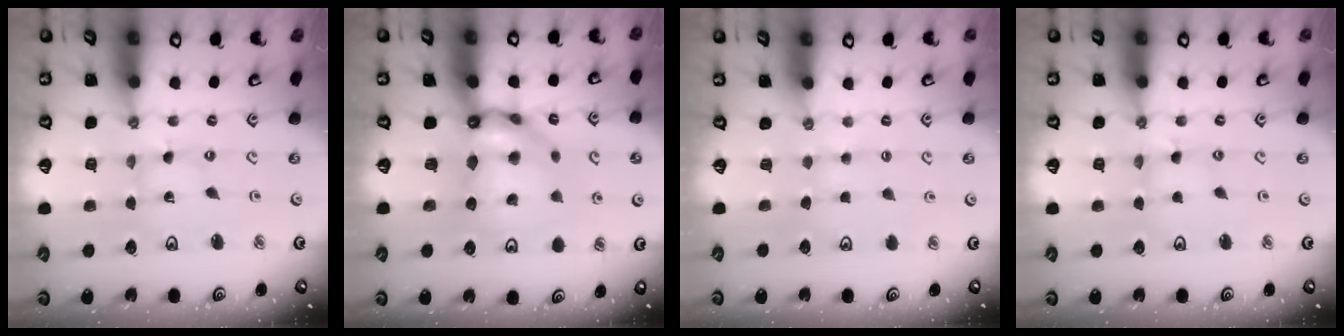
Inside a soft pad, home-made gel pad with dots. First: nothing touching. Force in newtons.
{"total": 10.6, "press": 10.6, "slide": 1.1}
{"total": 2.5, "press": 2.5, "slide": 0.4}
{"total": 1.8, "press": 1.8, "slide": 0.2}